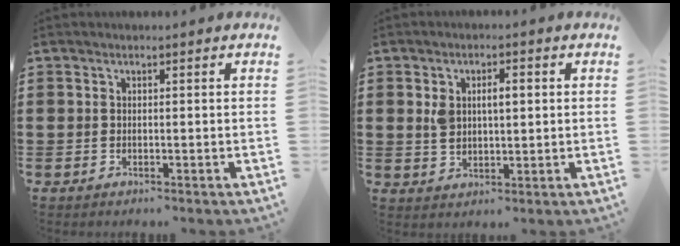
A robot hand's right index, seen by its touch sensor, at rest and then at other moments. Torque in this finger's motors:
{"motor_torque": [0.16, -0.13, 0.26, 0.06]}